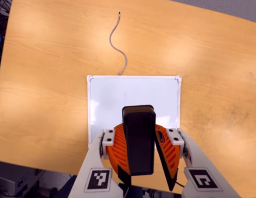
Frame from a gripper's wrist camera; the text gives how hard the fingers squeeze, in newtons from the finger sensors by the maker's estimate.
{"total": 9.3, "left": 10.1, "right": 8.6}